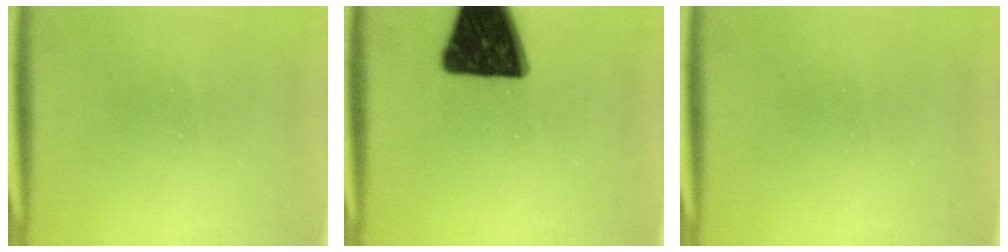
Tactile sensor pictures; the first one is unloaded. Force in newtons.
{"total": 16.7}
{"total": 0.0}